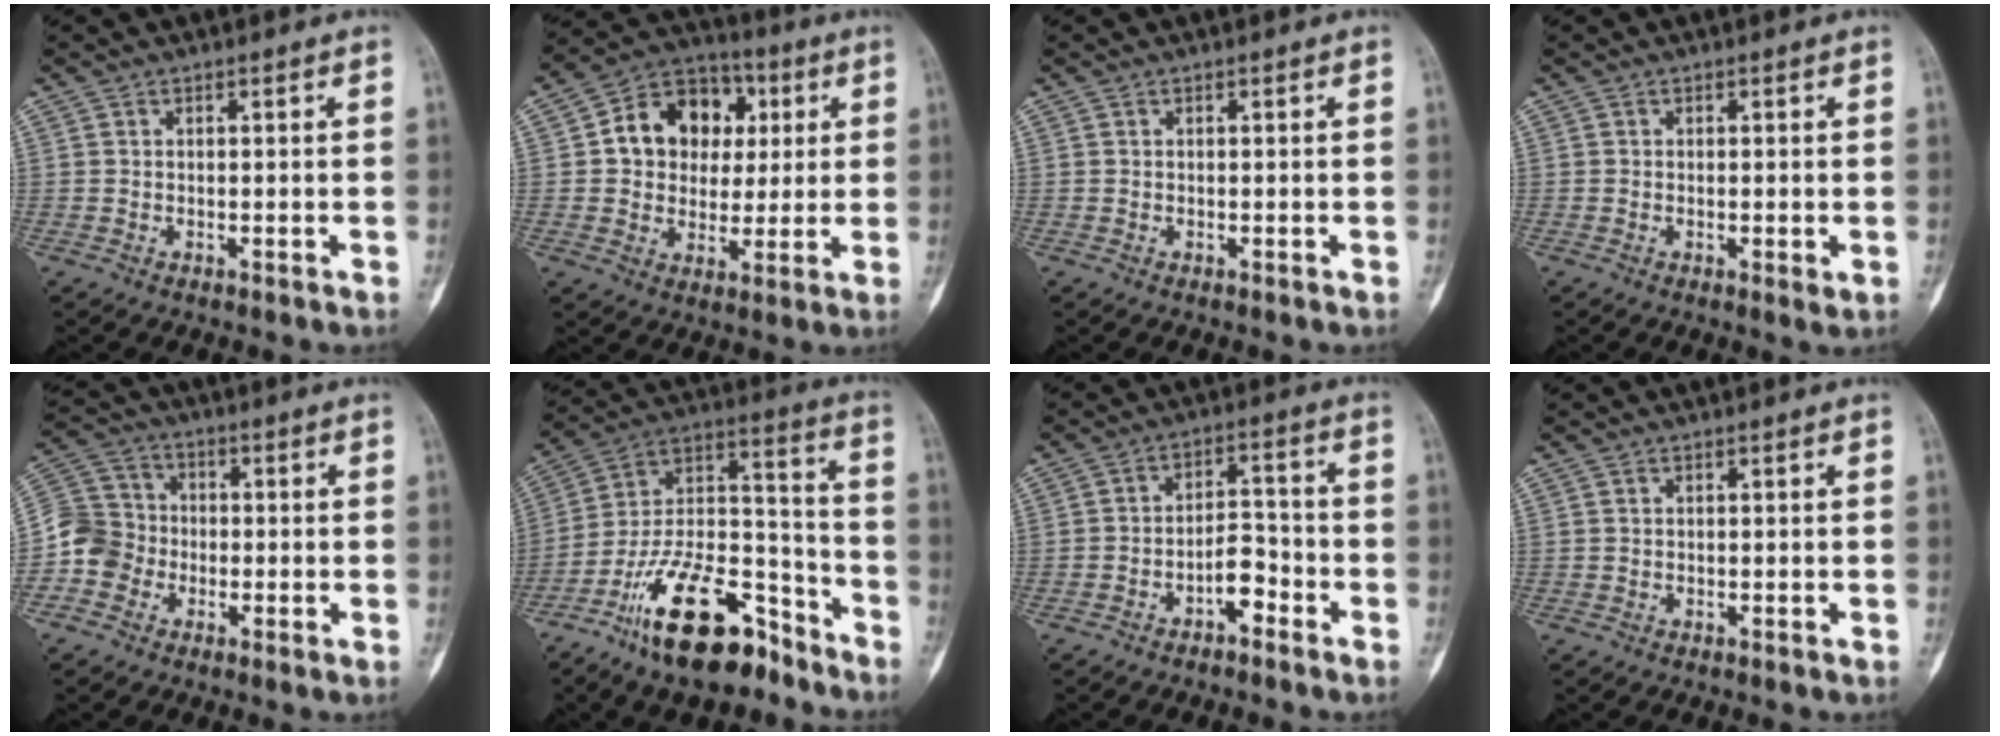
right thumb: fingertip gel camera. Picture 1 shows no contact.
{"total": 14.6, "force": [2.8, 11.7, 8.2], "torque": [-0.082, 0.012, 0.040]}
{"total": 0.0}
{"total": 1.6, "force": [-0.3, 0.4, 1.5], "torque": [-0.025, -0.007, -0.006]}
{"total": 8.3, "force": [-2.8, 7.4, 2.3], "torque": [-0.024, 0.032, -0.065]}
{"total": 20.7, "force": [-13.9, 8.6, 12.8], "torque": [-0.217, 0.096, -0.245]}
{"total": 5.7, "force": [-3.1, 2.8, 3.8], "torque": [-0.045, 0.035, -0.055]}
{"total": 0.0}